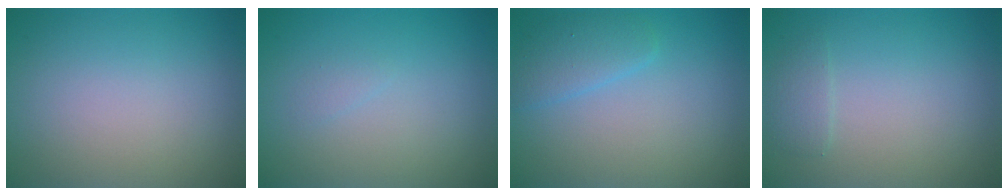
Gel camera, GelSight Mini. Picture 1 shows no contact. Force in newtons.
{"total": 0.5, "press": 0.5, "slide": 0.0}
{"total": 2.3, "press": 2.3, "slide": 0.2}
{"total": 1.1, "press": 1.1, "slide": 0.2}